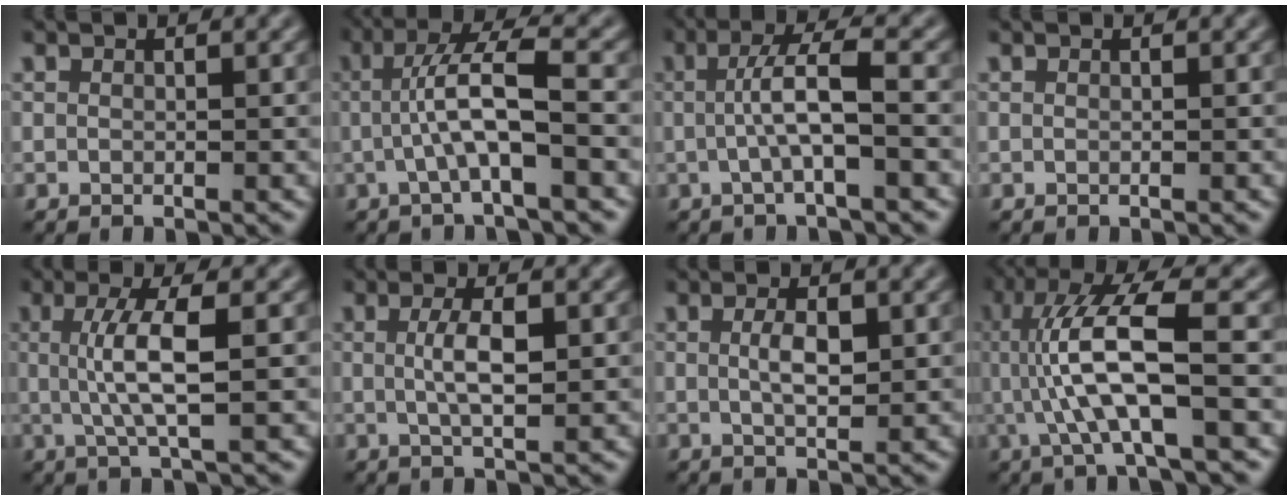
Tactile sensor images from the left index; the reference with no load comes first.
{"total": 5.1, "force": [-1.0, 0.7, 4.9], "torque": [-0.092, 0.015, -0.017]}
{"total": 4.0, "force": [-0.7, 0.5, 3.9], "torque": [-0.070, 0.007, -0.008]}
{"total": 0.0}
{"total": 4.4, "force": [-0.3, 0.7, 4.4], "torque": [-0.084, 0.003, 0.003]}
{"total": 2.8, "force": [-0.3, 0.5, 2.7], "torque": [-0.053, 0.005, 0.000]}
{"total": 2.2, "force": [-0.2, 0.6, 2.1], "torque": [-0.042, 0.003, 0.003]}
{"total": 8.1, "force": [-0.7, 1.7, 7.9], "torque": [-0.151, 0.011, -0.004]}